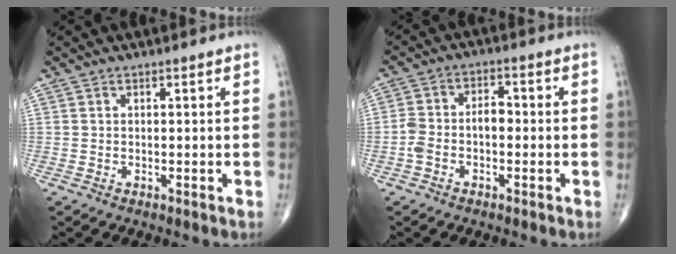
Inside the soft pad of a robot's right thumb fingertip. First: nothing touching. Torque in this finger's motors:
{"motor_torque": [1.24, 0.59, 0.68, -0.14, 0.01]}